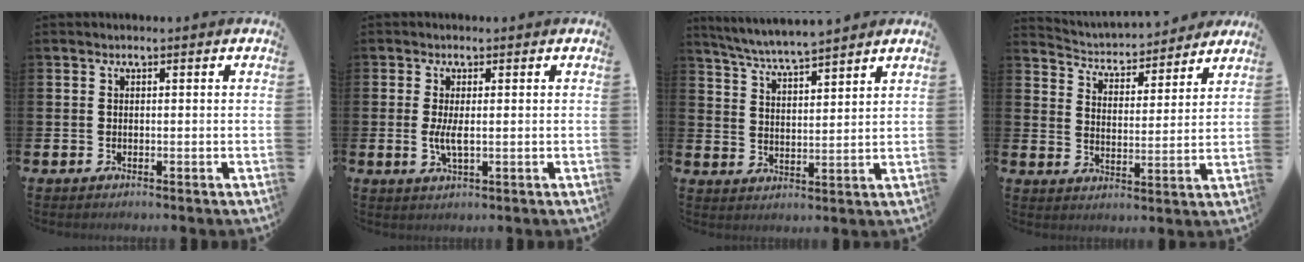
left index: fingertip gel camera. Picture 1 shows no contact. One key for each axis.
{"total": 2.7, "fx": 0.1, "fy": 0.8, "fz": 2.6, "tx": -0.048, "ty": 0.000, "tz": 0.001}
{"total": 5.4, "fx": 5.3, "fy": -0.3, "fz": 1.0, "tx": -0.040, "ty": -0.035, "tz": 0.094}
{"total": 4.3, "fx": 4.2, "fy": 1.1, "fz": 0.2, "tx": -0.032, "ty": -0.042, "tz": 0.067}